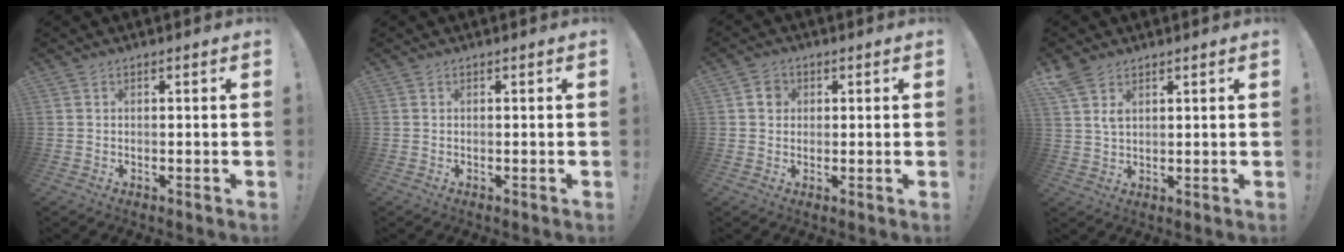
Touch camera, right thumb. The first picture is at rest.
{"total": 0.0}
{"total": 3.7, "force": [0.6, 3.4, 1.4], "torque": [-0.009, 0.002, 0.009]}
{"total": 5.0, "force": [3.4, 2.4, 2.9], "torque": [-0.058, -0.010, 0.064]}